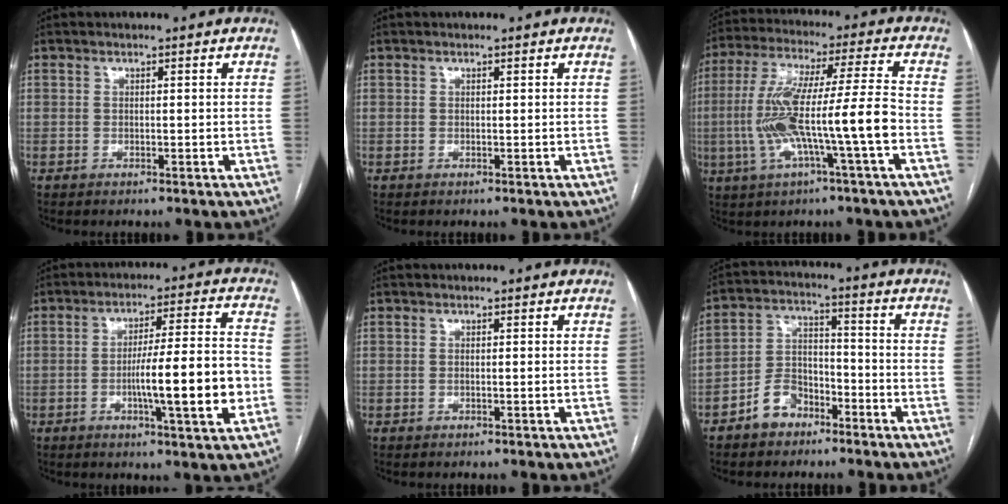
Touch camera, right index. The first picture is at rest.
{"total": 0.0}
{"total": 14.1, "force": [-3.3, 0.0, 13.7], "torque": [-0.274, 0.015, -0.062]}
{"total": 12.8, "force": [-3.0, 0.6, 12.4], "torque": [-0.195, 0.004, -0.048]}
{"total": 0.0}
{"total": 7.0, "force": [-4.3, 4.5, 3.2], "torque": [-0.072, 0.023, -0.076]}